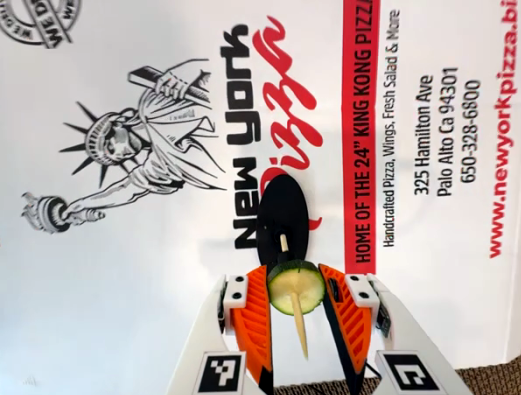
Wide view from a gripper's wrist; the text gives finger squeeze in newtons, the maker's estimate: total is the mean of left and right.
{"total": 9.3, "left": 9.1, "right": 9.6}